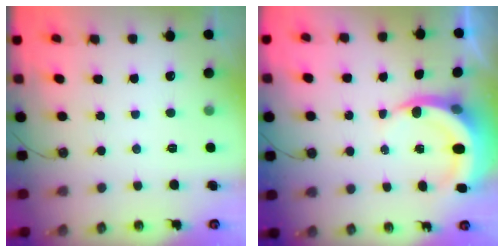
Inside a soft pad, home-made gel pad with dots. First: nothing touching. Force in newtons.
{"total": 7.0, "press": 6.9, "slide": 1.0}